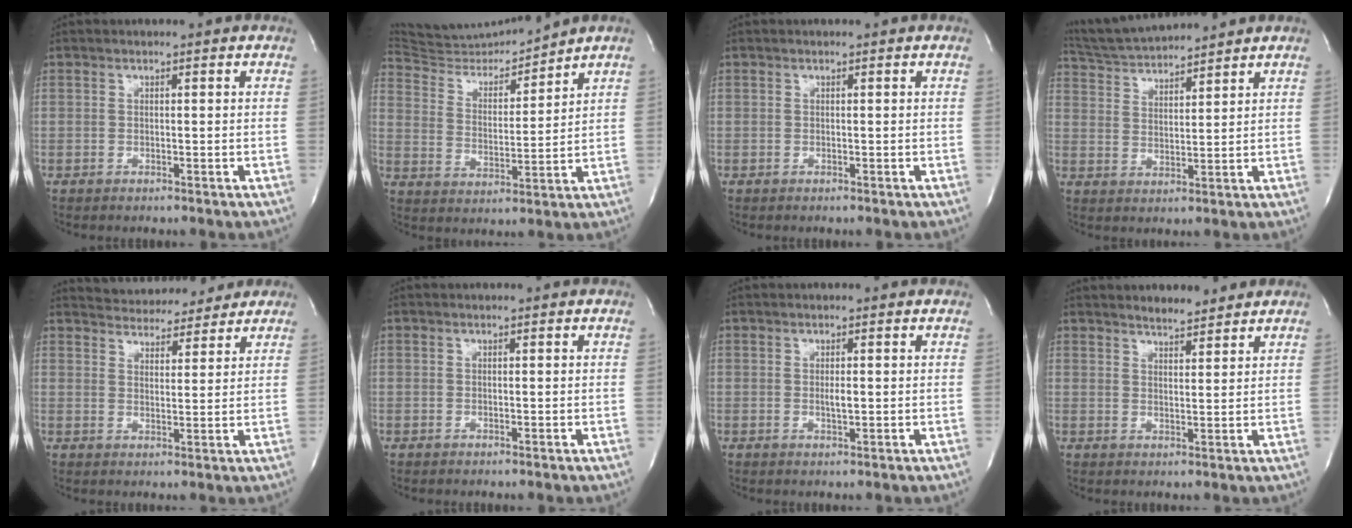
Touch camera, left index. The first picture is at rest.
{"total": 10.5, "force": [10.5, -0.6, 0.7], "torque": [-0.020, -0.006, 0.201]}
{"total": 0.0}
{"total": 9.5, "force": [9.2, 0.0, 2.5], "torque": [-0.058, 0.024, 0.168]}
{"total": 10.0, "force": [9.4, 2.7, 2.1], "torque": [-0.030, 0.014, 0.131]}
{"total": 0.0}
{"total": 1.3, "force": [0.2, 0.2, 1.3], "torque": [-0.027, -0.001, 0.003]}
{"total": 4.3, "force": [4.1, 0.8, 1.1], "torque": [-0.020, 0.008, 0.061]}